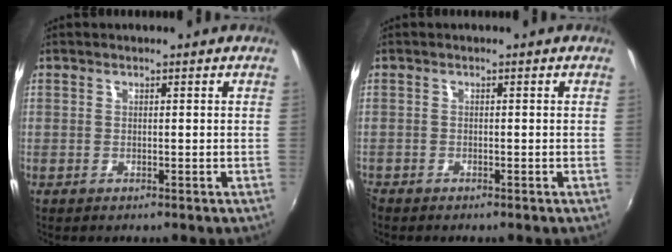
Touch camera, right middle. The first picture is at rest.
{"total": 1.2, "force": [-1.1, 0.3, 0.3], "torque": [-0.008, -0.007, -0.022]}